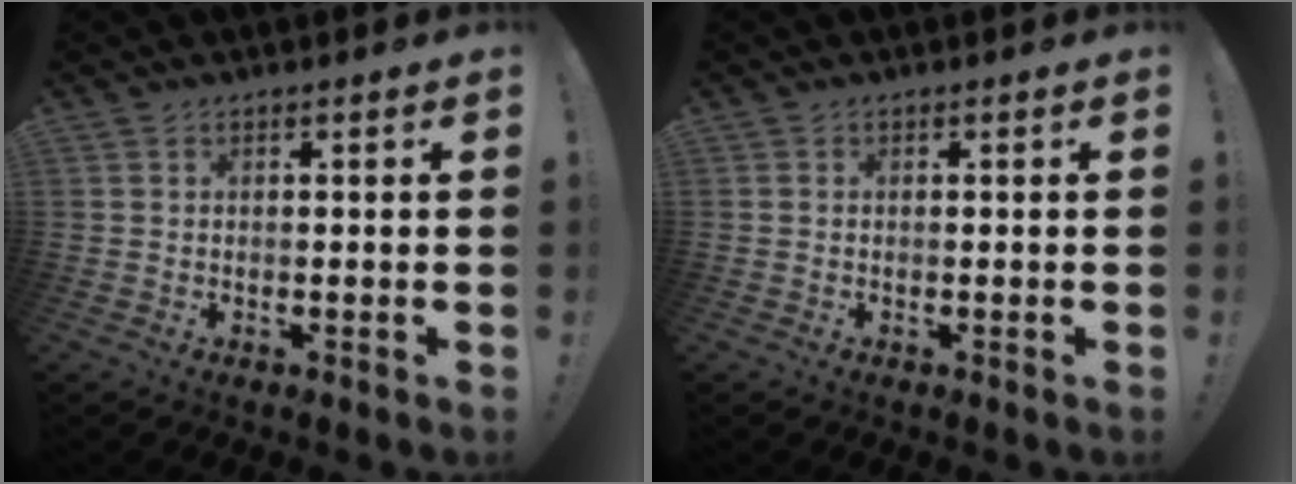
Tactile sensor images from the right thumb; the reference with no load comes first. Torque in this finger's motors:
{"motor_torque": [0.05, -0.15, 0.07, -0.12, 0.00]}